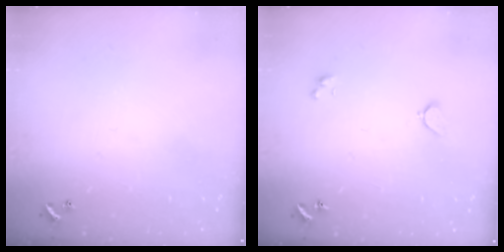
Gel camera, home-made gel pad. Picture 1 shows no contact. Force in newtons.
{"total": 3.1, "press": 3.0, "slide": 0.8}